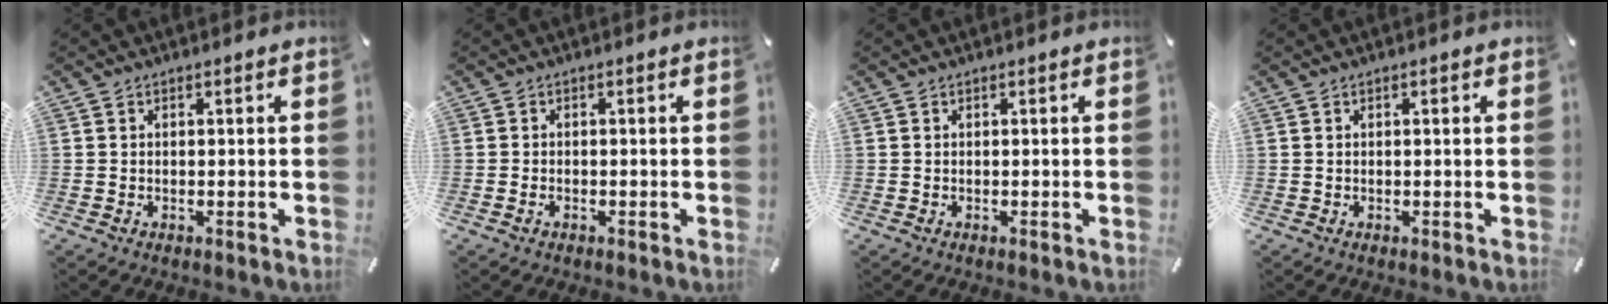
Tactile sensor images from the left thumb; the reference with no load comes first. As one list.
[{"total": 1.3, "force": [-0.7, 0.7, 0.9], "torque": [-0.018, 0.002, -0.013]}, {"total": 0.0}, {"total": 0.6, "force": [0.0, 0.1, 0.6], "torque": [-0.010, 0.000, 0.000]}]